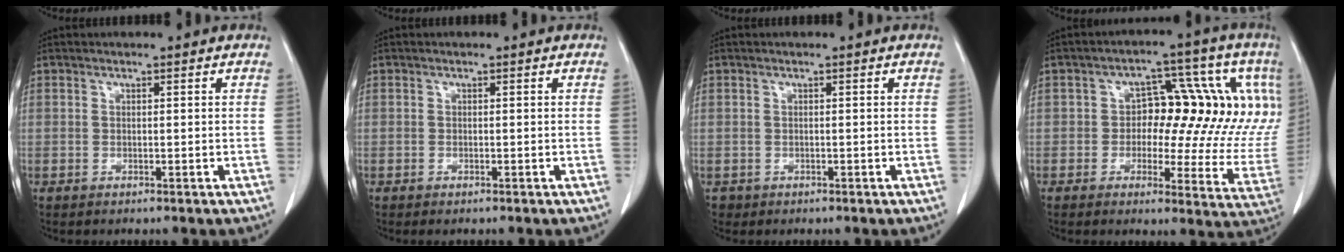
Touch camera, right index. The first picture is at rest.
{"total": 0.5, "force": [-0.4, 0.1, 0.3], "torque": [-0.006, -0.002, -0.003]}
{"total": 1.0, "force": [-0.5, 0.8, -0.2], "torque": [-0.008, 0.003, -0.007]}
{"total": 16.2, "force": [3.1, 8.0, 13.7], "torque": [-0.145, 0.030, 0.034]}